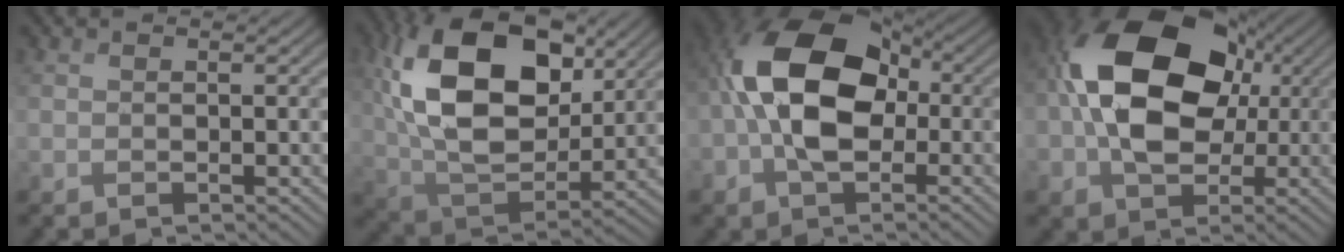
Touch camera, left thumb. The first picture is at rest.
{"total": 17.7, "force": [5.1, 10.8, 13.0], "torque": [-0.272, 0.018, 0.083]}
{"total": 12.5, "force": [-0.7, 8.0, 9.6], "torque": [-0.184, 0.016, -0.031]}
{"total": 15.7, "force": [0.8, 11.3, 10.8], "torque": [-0.195, 0.004, 0.013]}